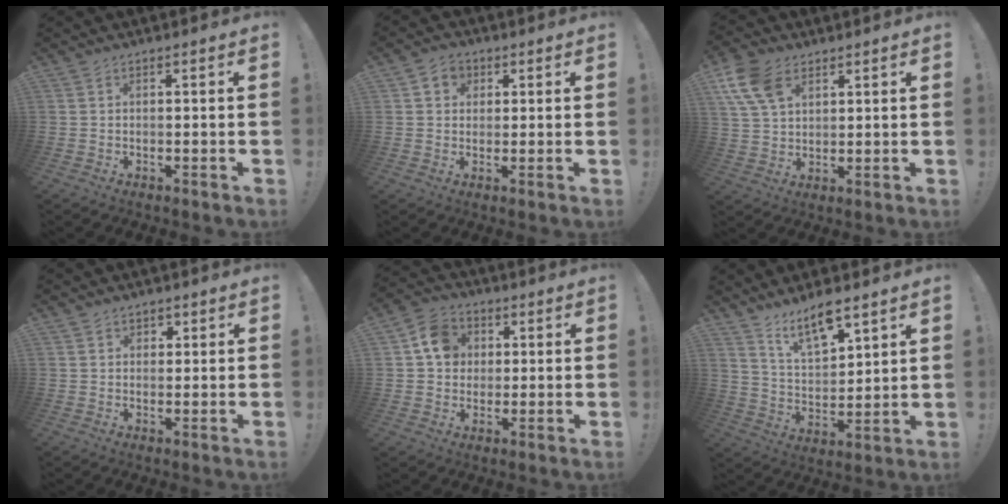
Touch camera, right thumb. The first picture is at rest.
{"total": 4.8, "force": [1.8, 4.2, 1.6], "torque": [-0.017, -0.004, 0.033]}
{"total": 11.5, "force": [5.4, 7.6, 6.8], "torque": [-0.130, -0.012, 0.104]}
{"total": 1.7, "force": [0.8, 1.5, 0.4], "torque": [0.003, -0.003, 0.013]}
{"total": 10.5, "force": [2.5, 9.2, 4.4], "torque": [-0.057, 0.002, 0.050]}
{"total": 11.0, "force": [8.5, 3.4, 6.0], "torque": [-0.100, -0.057, 0.153]}